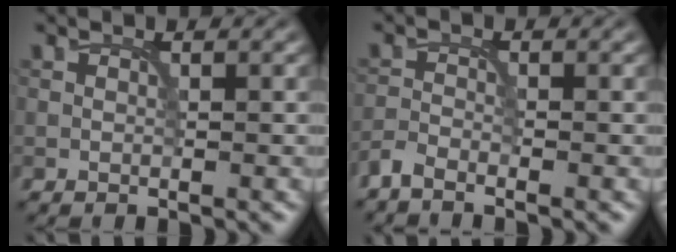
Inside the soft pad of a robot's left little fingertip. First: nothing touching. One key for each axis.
{"total": 1.7, "fx": -1.5, "fy": 0.2, "fz": 0.6, "tx": -0.015, "ty": -0.002, "tz": -0.040}